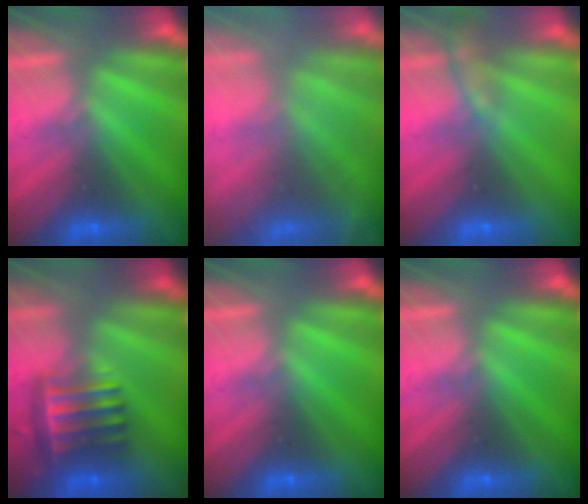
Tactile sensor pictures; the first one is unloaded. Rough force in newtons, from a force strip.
{"total": 11.2}
{"total": 2.3}
{"total": 7.0}
{"total": 0.0}
{"total": 0.0}